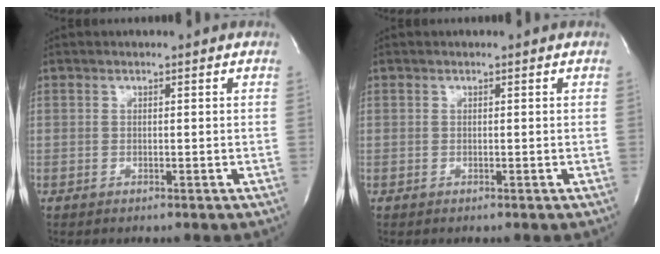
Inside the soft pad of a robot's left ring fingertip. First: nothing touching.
{"total": 0.0}